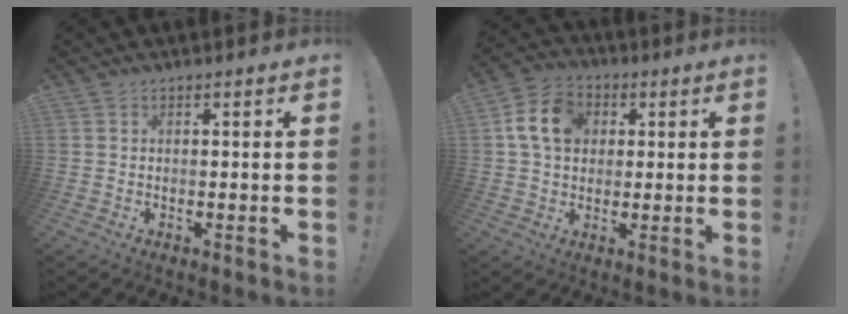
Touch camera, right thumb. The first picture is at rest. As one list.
[{"total": 11.9, "force": [2.9, 9.5, 6.6], "torque": [-0.115, 0.013, 0.059]}]